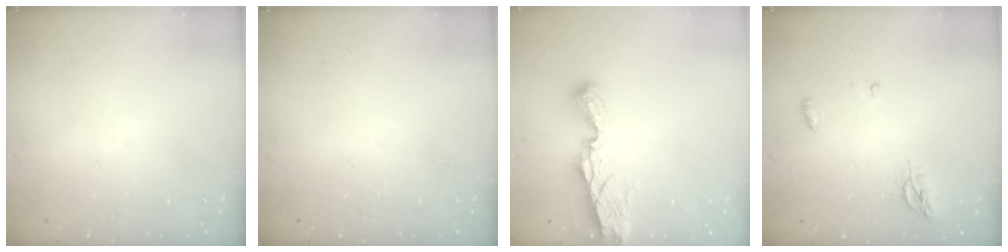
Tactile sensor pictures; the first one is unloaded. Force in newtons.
{"total": 0.0}
{"total": 8.4, "press": 8.4, "slide": 1.1}
{"total": 4.9, "press": 4.9, "slide": 0.6}